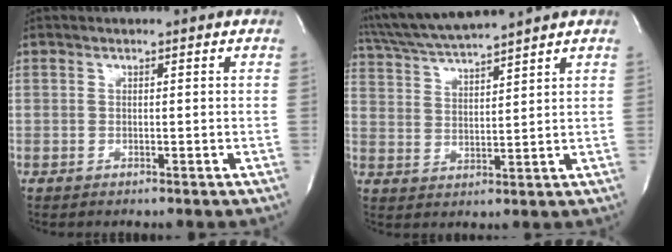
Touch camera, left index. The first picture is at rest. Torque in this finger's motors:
{"motor_torque": [0.21, -0.15, 0.42, 0.09]}